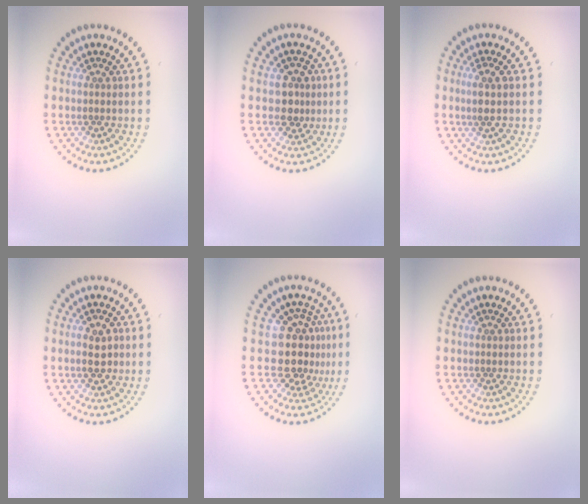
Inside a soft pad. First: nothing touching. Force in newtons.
{"total": 2.5, "press": 2.3, "slide": 1.0}
{"total": 1.4, "press": 1.1, "slide": 0.8}
{"total": 2.4, "press": 2.4, "slide": 0.2}
{"total": 4.3, "press": 3.4, "slide": 2.6}
{"total": 0.0}